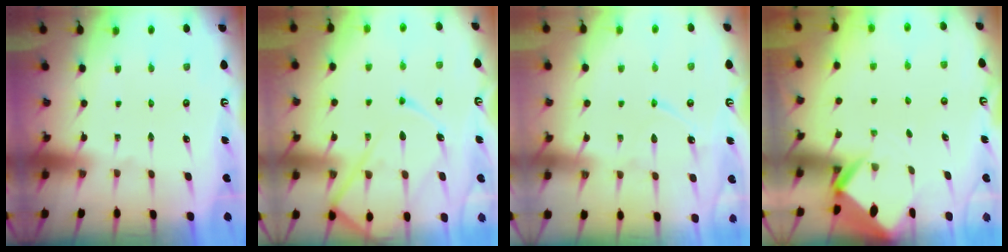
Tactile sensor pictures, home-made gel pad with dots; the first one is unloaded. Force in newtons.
{"total": 15.5, "press": 15.4, "slide": 1.5}
{"total": 7.1, "press": 7.1, "slide": 0.7}
{"total": 2.7, "press": 2.7, "slide": 0.1}